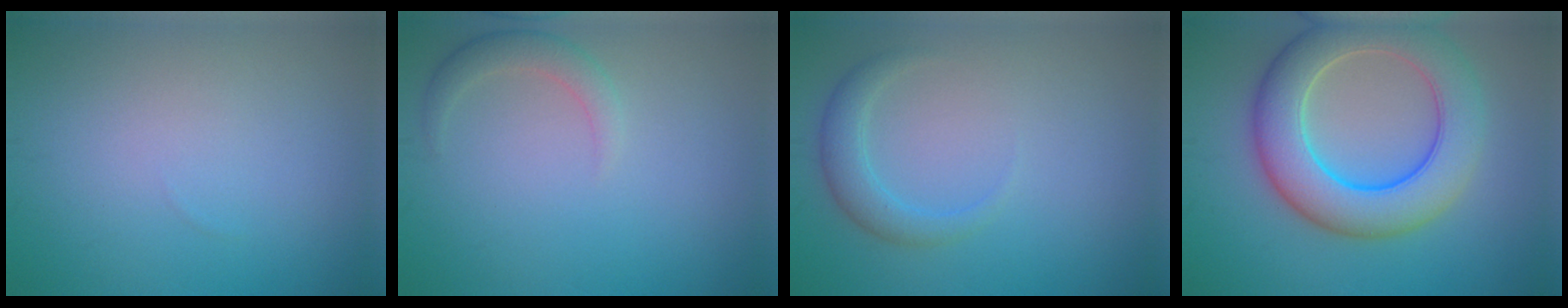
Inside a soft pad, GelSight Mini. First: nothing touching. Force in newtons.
{"total": 2.1, "press": 2.1, "slide": 0.2}
{"total": 2.4, "press": 2.4, "slide": 0.1}
{"total": 9.1, "press": 9.1, "slide": 0.4}